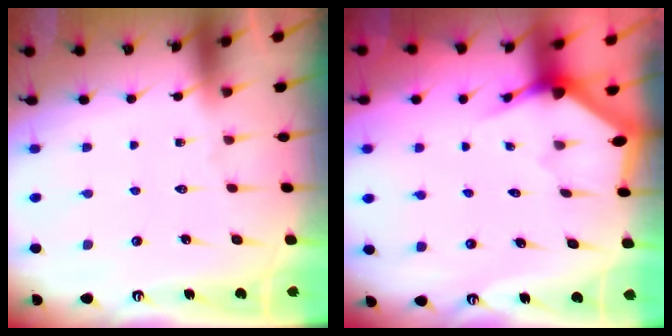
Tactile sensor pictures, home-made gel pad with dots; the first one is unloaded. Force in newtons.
{"total": 3.0, "press": 3.0, "slide": 0.2}